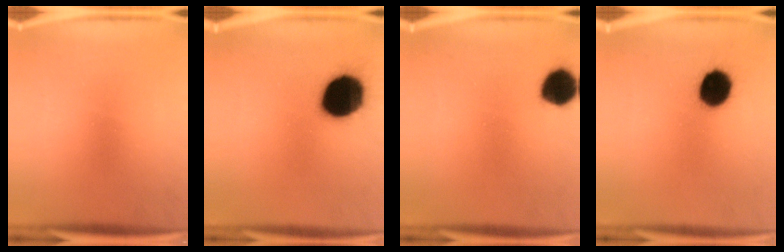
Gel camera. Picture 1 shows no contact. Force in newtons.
{"total": 19.3}
{"total": 8.3}
{"total": 10.5}